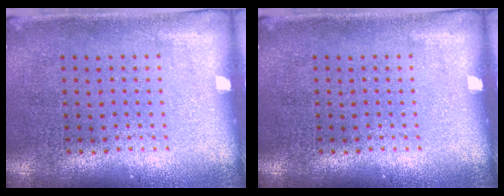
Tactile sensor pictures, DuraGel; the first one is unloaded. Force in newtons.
{"total": 0.0}